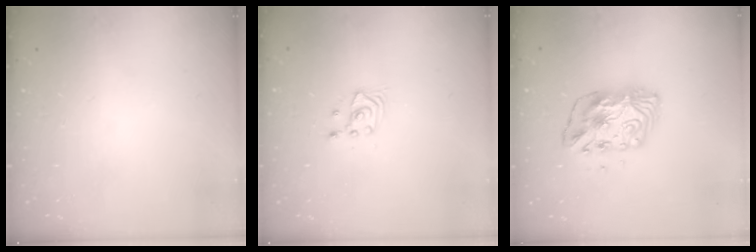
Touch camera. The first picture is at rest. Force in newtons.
{"total": 3.2, "press": 3.2, "slide": 0.4}
{"total": 9.9, "press": 9.9, "slide": 0.9}